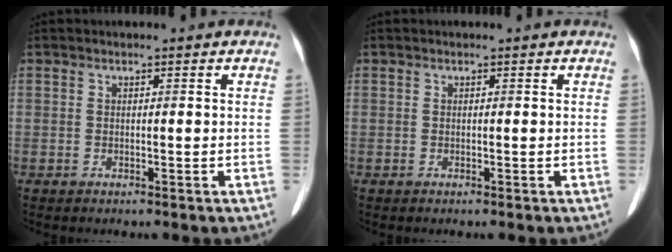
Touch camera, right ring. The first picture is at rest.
{"total": 0.0}